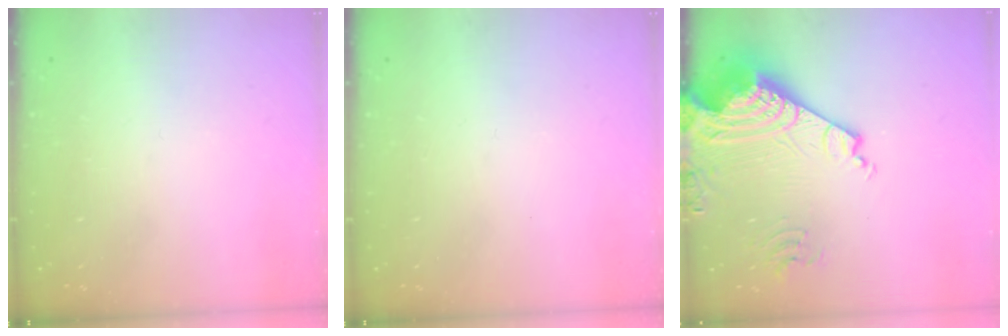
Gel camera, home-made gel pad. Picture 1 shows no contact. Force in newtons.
{"total": 0.0}
{"total": 18.4, "press": 18.3, "slide": 2.3}